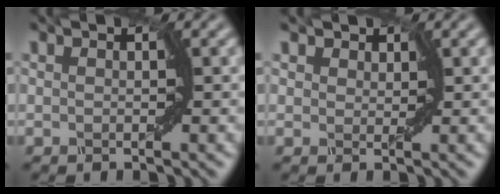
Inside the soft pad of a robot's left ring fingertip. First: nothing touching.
{"total": 1.6, "force": [1.2, 0.9, 0.6], "torque": [-0.018, 0.002, 0.012]}